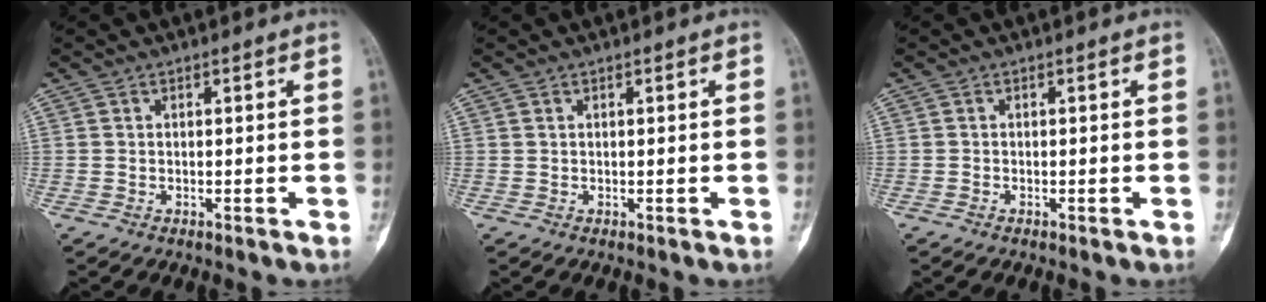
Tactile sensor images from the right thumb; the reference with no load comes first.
{"total": 0.0}
{"total": 0.0}